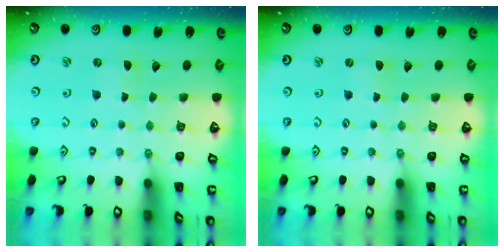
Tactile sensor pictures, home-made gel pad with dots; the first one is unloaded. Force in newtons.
{"total": 0.0}